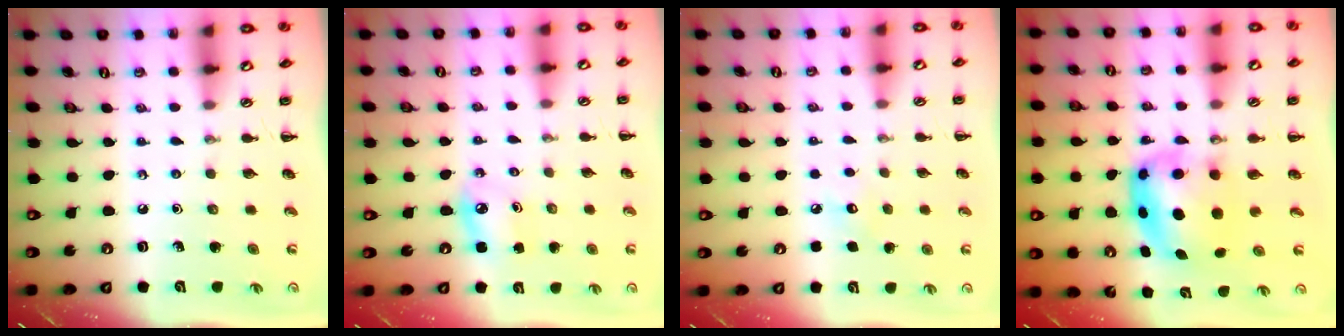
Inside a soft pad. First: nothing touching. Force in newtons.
{"total": 5.0, "press": 4.8, "slide": 1.1}
{"total": 3.7, "press": 3.6, "slide": 0.9}
{"total": 6.1, "press": 6.0, "slide": 1.4}